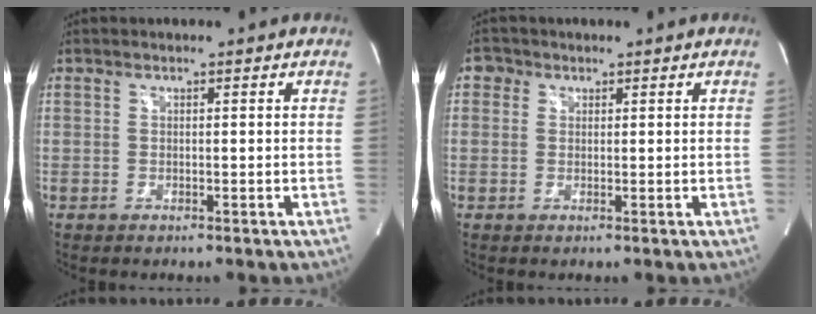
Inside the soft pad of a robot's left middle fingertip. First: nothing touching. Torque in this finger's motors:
{"motor_torque": [0.06, 0.03, -0.02, 0.01]}